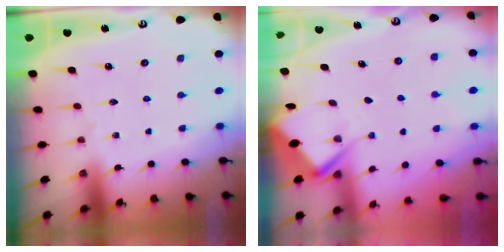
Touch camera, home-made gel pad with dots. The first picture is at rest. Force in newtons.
{"total": 3.8, "press": 3.8, "slide": 0.4}